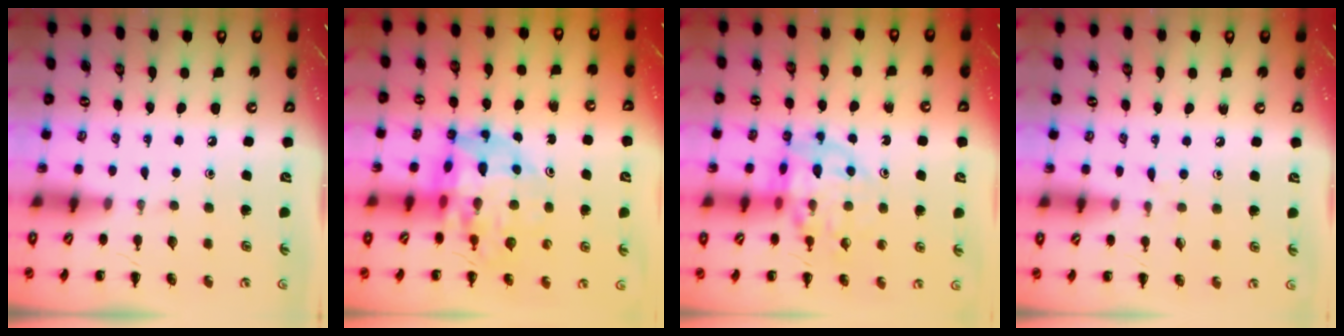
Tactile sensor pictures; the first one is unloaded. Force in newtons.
{"total": 12.1, "press": 11.6, "slide": 3.5}
{"total": 13.4, "press": 13.1, "slide": 3.1}
{"total": 4.9, "press": 4.5, "slide": 1.9}